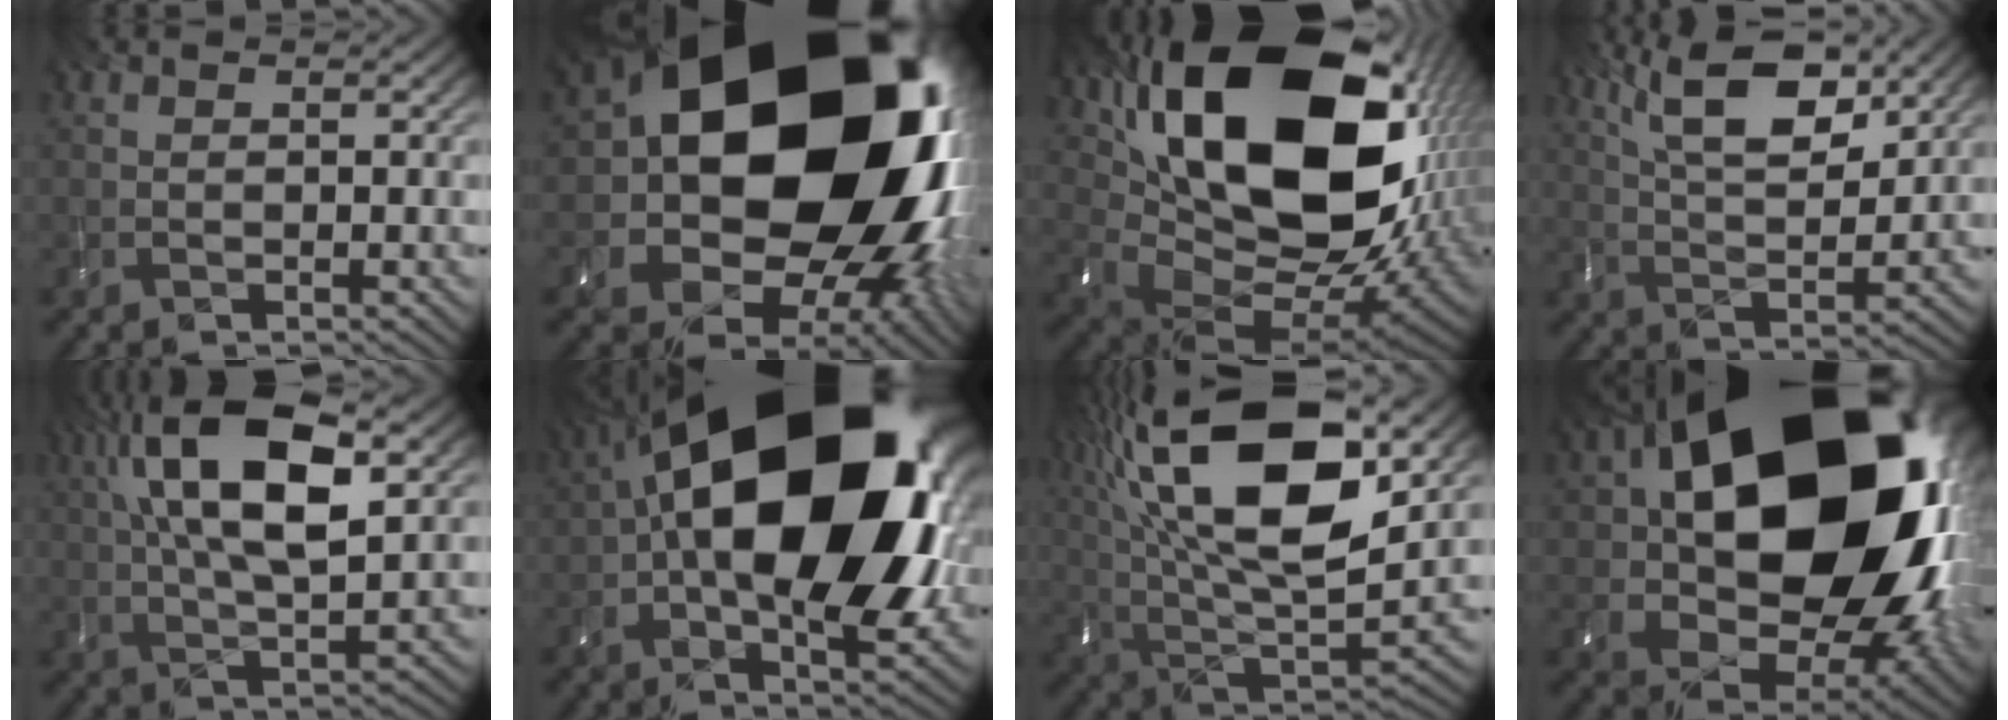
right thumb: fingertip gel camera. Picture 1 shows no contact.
{"total": 23.0, "force": [2.7, 17.6, 14.5], "torque": [-0.283, -0.084, 0.078]}
{"total": 21.2, "force": [5.5, 13.7, 15.2], "torque": [-0.323, -0.032, 0.129]}
{"total": 12.2, "force": [6.8, 4.4, 9.1], "torque": [-0.166, 0.017, 0.108]}
{"total": 13.8, "force": [4.3, 5.2, 12.1], "torque": [-0.237, 0.019, 0.072]}
{"total": 21.5, "force": [2.5, 11.9, 17.8], "torque": [-0.318, 0.000, 0.045]}
{"total": 19.2, "force": [7.6, 8.5, 15.5], "torque": [-0.324, 0.032, 0.125]}
{"total": 21.2, "force": [4.5, 14.6, 14.7], "torque": [-0.279, -0.017, 0.116]}